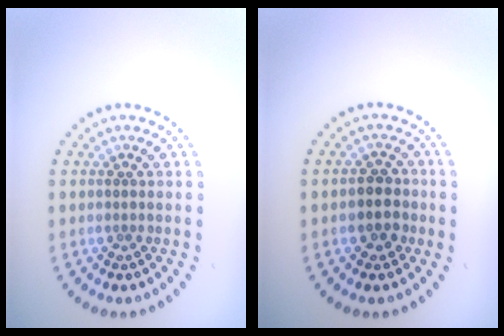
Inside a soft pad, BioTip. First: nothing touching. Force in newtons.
{"total": 2.5, "press": 2.3, "slide": 0.8}